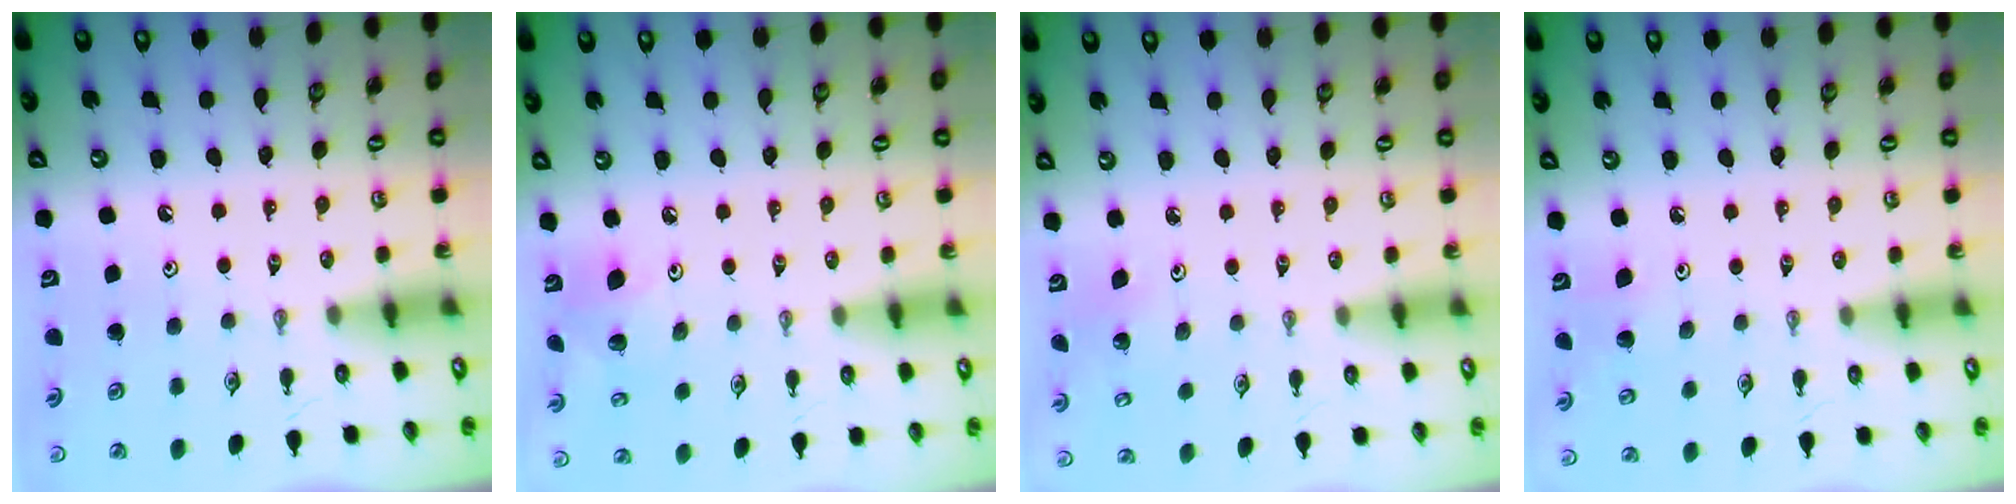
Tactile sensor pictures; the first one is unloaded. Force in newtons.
{"total": 8.0, "press": 7.8, "slide": 1.7}
{"total": 2.6, "press": 2.6, "slide": 0.2}
{"total": 4.9, "press": 4.7, "slide": 1.3}